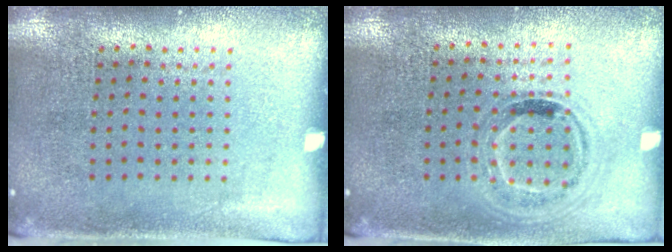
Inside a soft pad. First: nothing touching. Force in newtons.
{"total": 0.9, "press": 0.8, "slide": 0.4}